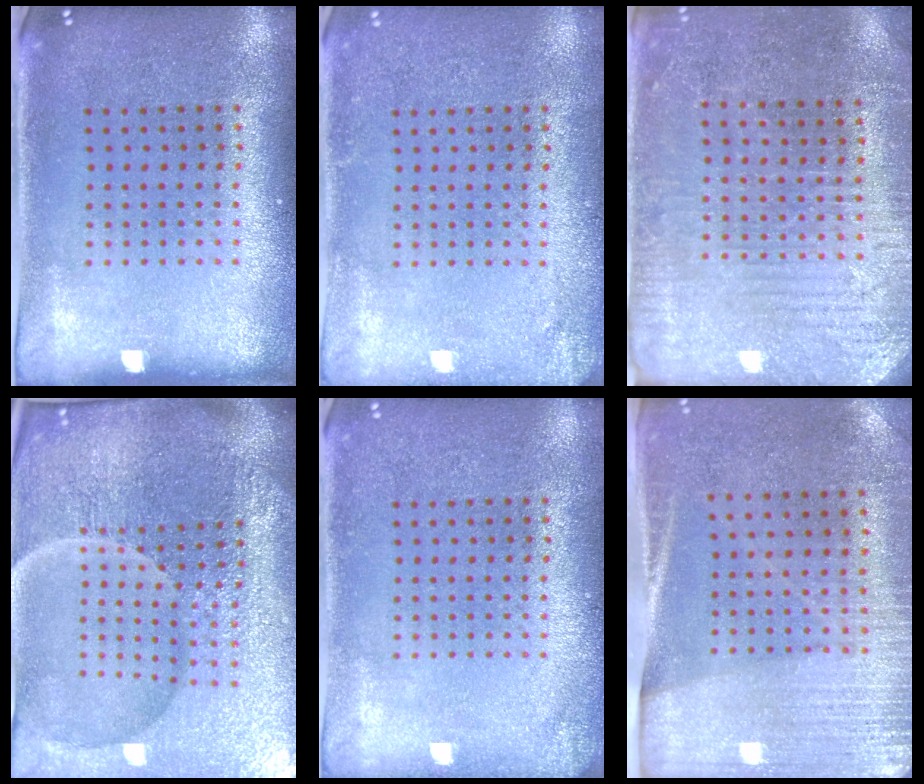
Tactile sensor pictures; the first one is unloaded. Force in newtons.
{"total": 1.6, "press": 1.6, "slide": 0.2}
{"total": 3.0, "press": 2.9, "slide": 0.7}
{"total": 6.9, "press": 6.2, "slide": 3.2}
{"total": 1.1, "press": 1.1, "slide": 0.1}
{"total": 2.9, "press": 2.6, "slide": 1.3}